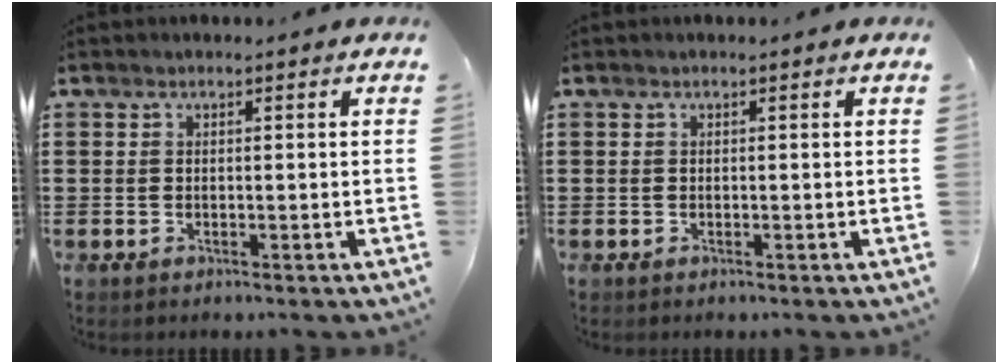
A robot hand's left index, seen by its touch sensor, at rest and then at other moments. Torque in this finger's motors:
{"motor_torque": [-0.02, 0.01, 0.00, 0.00]}